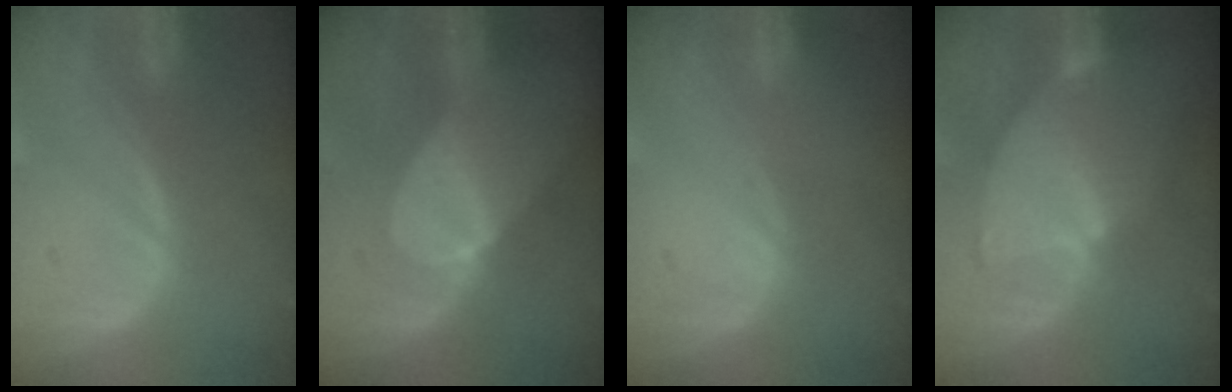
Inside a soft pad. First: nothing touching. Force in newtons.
{"total": 7.4, "press": 6.7, "slide": 3.1}
{"total": 0.0}
{"total": 7.2, "press": 6.8, "slide": 2.3}